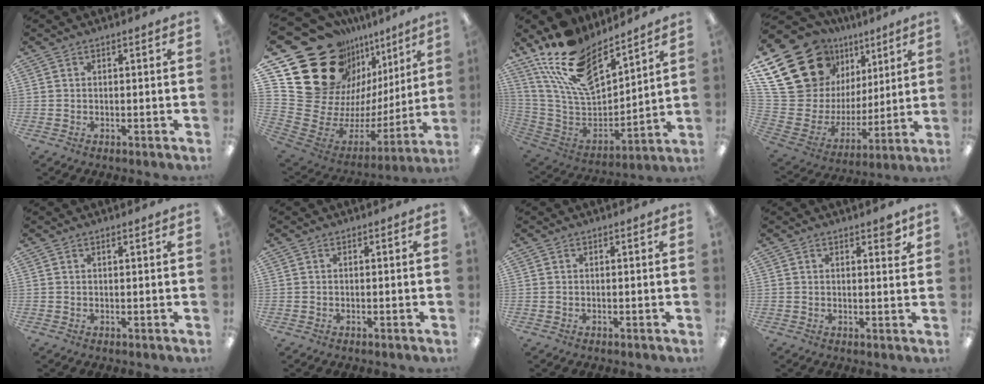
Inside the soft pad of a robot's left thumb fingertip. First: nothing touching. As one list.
[{"total": 27.0, "force": [15.1, 18.7, 12.4], "torque": [-0.163, -0.138, 0.338]}, {"total": 19.5, "force": [14.0, 8.6, 10.5], "torque": [-0.219, -0.092, 0.256]}, {"total": 26.1, "force": [14.0, 18.4, 12.1], "torque": [-0.224, -0.096, 0.297]}, {"total": 0.8, "force": [0.6, 0.1, 0.5], "torque": [-0.010, 0.001, 0.010]}, {"total": 0.0}, {"total": 0.0}, {"total": 2.9, "force": [2.1, 1.0, 1.8], "torque": [-0.015, -0.009, 0.032]}]